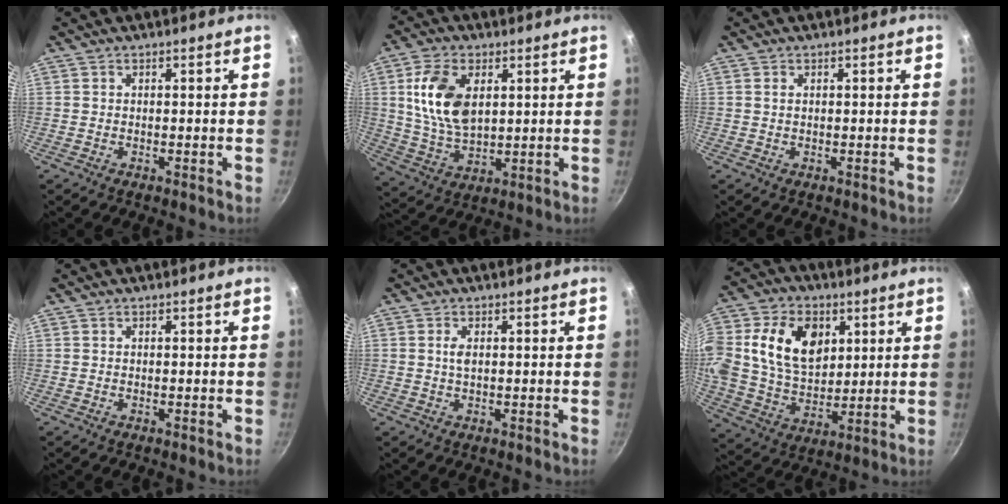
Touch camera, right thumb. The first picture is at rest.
{"total": 13.1, "force": [3.4, 7.9, 9.9], "torque": [-0.174, -0.016, 0.071]}
{"total": 0.8, "force": [0.3, 0.5, 0.6], "torque": [-0.010, 0.002, 0.005]}
{"total": 0.0}
{"total": 1.7, "force": [0.4, 0.9, 1.4], "torque": [-0.028, 0.001, 0.007]}
{"total": 18.6, "force": [5.1, 13.2, 12.1], "torque": [-0.206, 0.001, 0.091]}